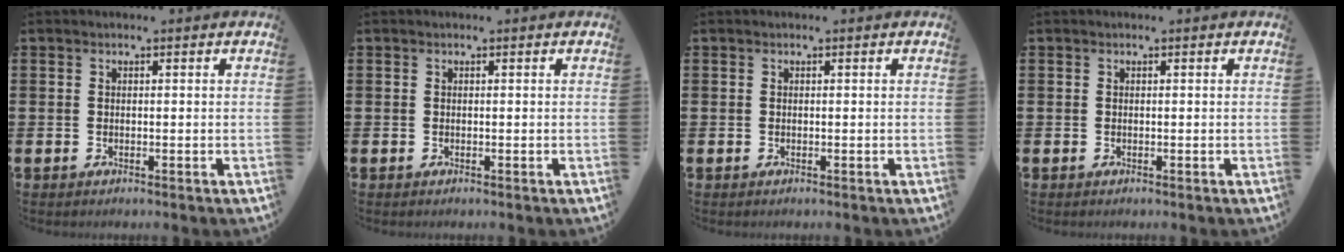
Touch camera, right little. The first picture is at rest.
{"total": 0.0}
{"total": 0.0}
{"total": 0.0}